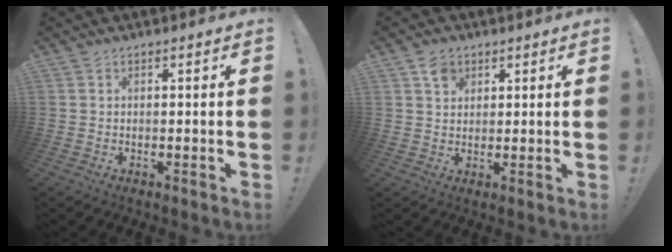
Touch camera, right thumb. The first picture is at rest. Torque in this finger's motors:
{"motor_torque": [0.25, 0.86, 0.44, -0.05, 0.00]}